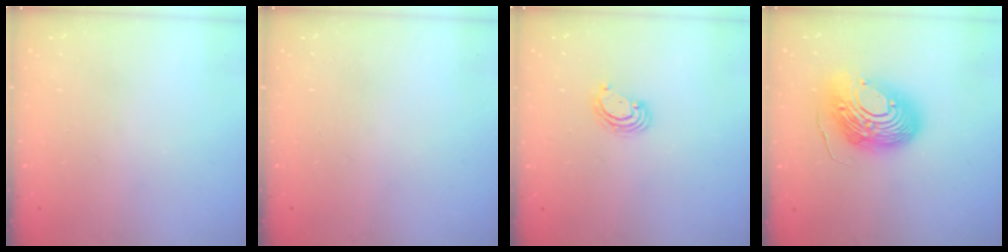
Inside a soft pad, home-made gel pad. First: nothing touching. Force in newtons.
{"total": 0.0}
{"total": 3.8, "press": 3.8, "slide": 0.2}
{"total": 17.4, "press": 17.3, "slide": 1.6}